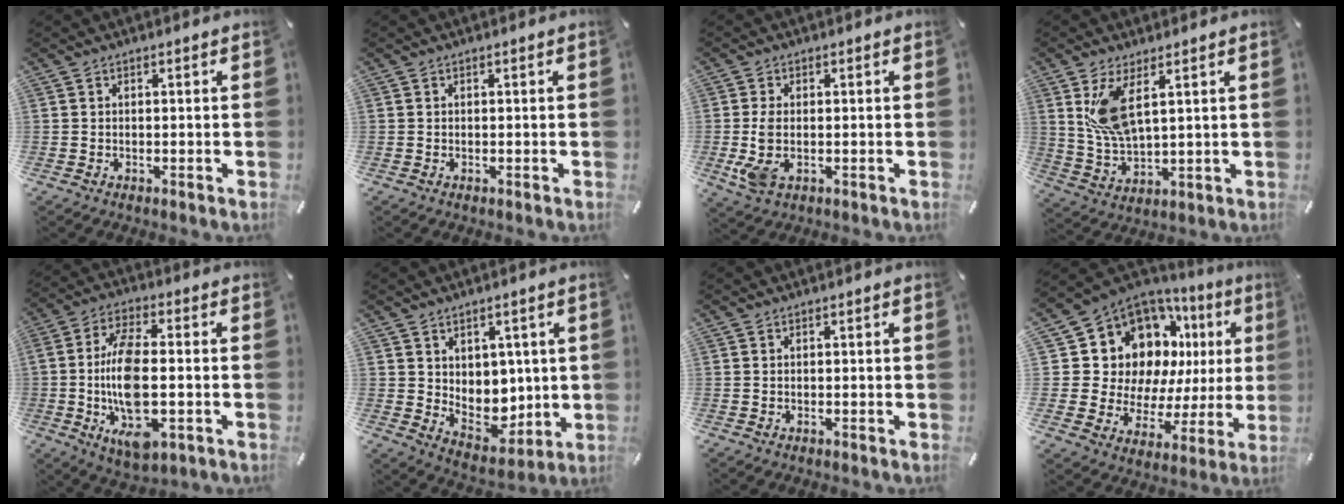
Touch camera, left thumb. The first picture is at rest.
{"total": 0.0}
{"total": 5.7, "force": [-0.5, 3.4, 4.6], "torque": [-0.097, -0.004, -0.012]}
{"total": 9.9, "force": [4.2, 4.2, 8.0], "torque": [-0.174, -0.007, 0.072]}
{"total": 16.0, "force": [-2.1, 7.6, 13.9], "torque": [-0.272, -0.009, -0.036]}
{"total": 7.3, "force": [3.8, 6.1, 1.5], "torque": [-0.016, -0.042, 0.077]}
{"total": 0.0}
{"total": 15.8, "force": [8.5, 11.6, 6.7], "torque": [-0.118, -0.084, 0.171]}